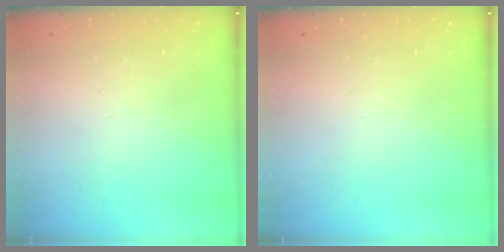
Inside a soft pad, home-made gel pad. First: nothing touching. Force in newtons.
{"total": 0.0}